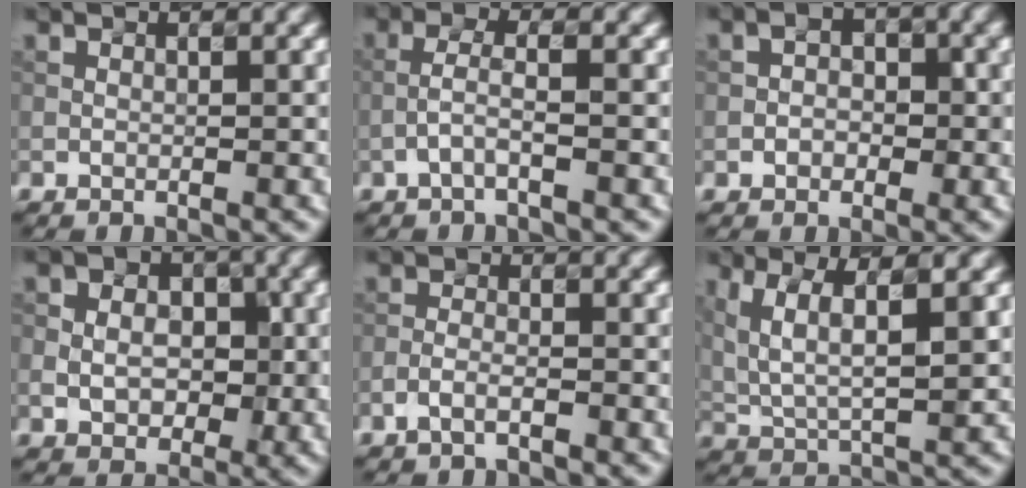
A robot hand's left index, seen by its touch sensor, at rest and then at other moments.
{"total": 1.7, "force": [-0.9, 0.1, 1.4], "torque": [-0.035, 0.013, -0.018]}
{"total": 1.8, "force": [-0.5, 1.4, 1.1], "torque": [-0.017, 0.005, -0.008]}
{"total": 6.3, "force": [0.8, 5.2, 3.4], "torque": [-0.031, 0.028, 0.001]}
{"total": 1.6, "force": [-1.2, 0.5, 0.9], "torque": [-0.026, 0.006, -0.024]}
{"total": 5.4, "force": [2.1, 1.9, 4.6], "torque": [-0.104, -0.003, 0.051]}